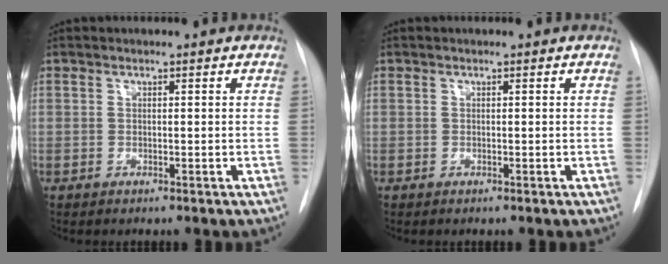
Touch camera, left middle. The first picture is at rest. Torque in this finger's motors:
{"motor_torque": [-0.03, 0.03, 0.00, 0.00]}